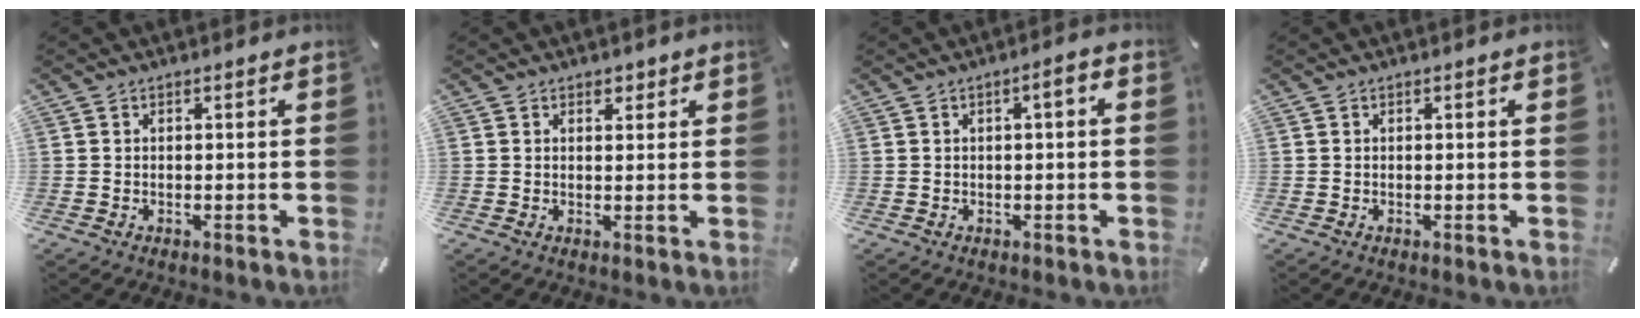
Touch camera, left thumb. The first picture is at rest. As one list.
[{"total": 1.7, "force": [1.0, 1.3, 0.5], "torque": [0.004, -0.003, 0.014]}, {"total": 2.7, "force": [-0.2, 0.7, 2.6], "torque": [-0.048, 0.008, -0.006]}, {"total": 0.0}]